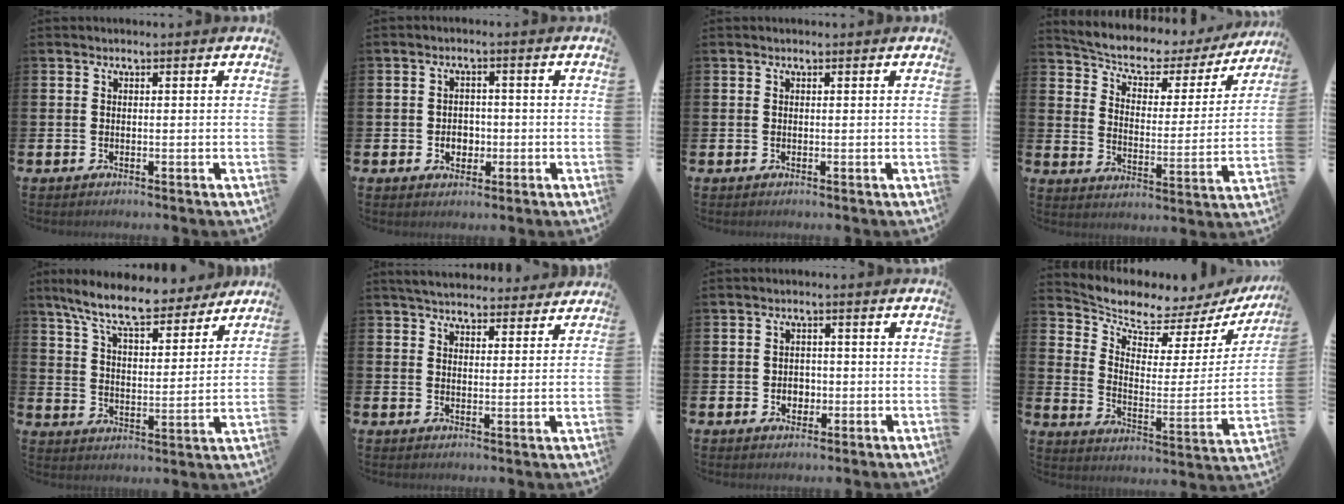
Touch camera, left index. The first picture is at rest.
{"total": 2.8, "force": [-0.7, 2.3, 1.4], "torque": [-0.010, -0.003, -0.022]}
{"total": 0.0}
{"total": 6.0, "force": [5.0, 2.8, 1.8], "torque": [-0.059, -0.037, 0.080]}
{"total": 10.2, "force": [9.0, 2.1, 4.2], "torque": [-0.111, -0.044, 0.159]}
{"total": 4.8, "force": [4.6, 1.0, 0.6], "torque": [-0.023, -0.024, 0.083]}
{"total": 2.4, "force": [-0.5, 2.0, 1.1], "torque": [-0.004, -0.003, -0.019]}
{"total": 6.1, "force": [5.5, 2.4, 1.4], "torque": [-0.067, -0.046, 0.090]}